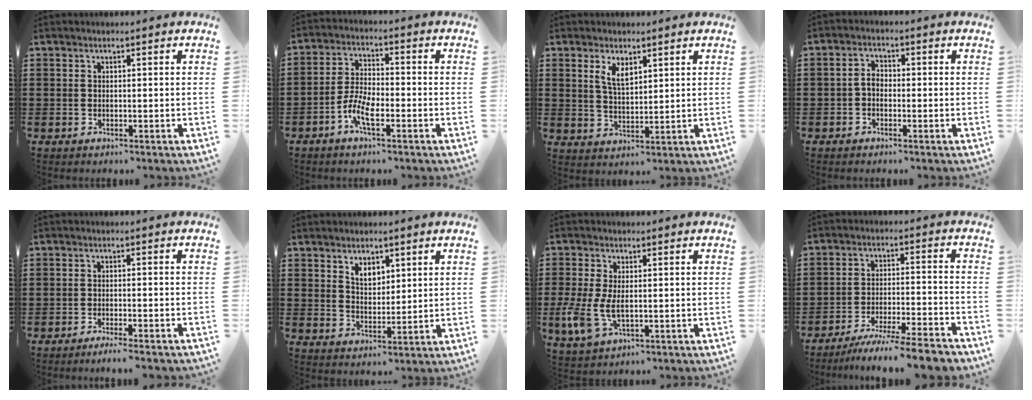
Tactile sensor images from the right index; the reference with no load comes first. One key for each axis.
{"total": 5.9, "fx": -2.9, "fy": 1.9, "fz": 4.7, "tx": -0.119, "ty": -0.007, "tz": -0.064}
{"total": 3.8, "fx": 2.2, "fy": 1.7, "fz": 2.6, "tx": -0.057, "ty": 0.004, "tz": 0.040}
{"total": 2.3, "fx": -0.8, "fy": 1.5, "fz": 1.6, "tx": -0.039, "ty": 0.002, "tz": -0.019}
{"total": 2.1, "fx": -1.9, "fy": -0.4, "fz": 0.8, "tx": -0.013, "ty": -0.001, "tz": -0.036}
{"total": 3.7, "fx": 2.5, "fy": 2.1, "fz": 1.7, "tx": -0.033, "ty": 0.004, "tz": 0.043}
{"total": 6.3, "fx": -0.7, "fy": 3.2, "fz": 5.4, "tx": -0.137, "ty": -0.010, "tz": -0.018}
{"total": 7.4, "fx": -6.8, "fy": -0.4, "fz": 3.0, "tx": -0.053, "ty": -0.007, "tz": -0.130}